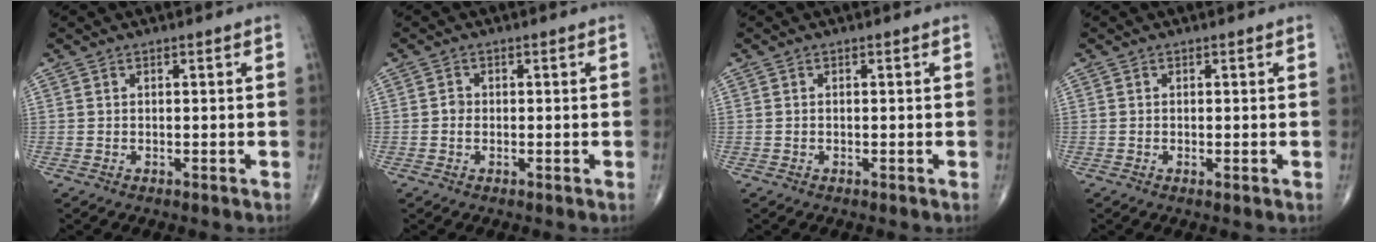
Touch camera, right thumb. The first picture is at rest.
{"total": 1.2, "force": [-0.2, 1.0, 0.7], "torque": [-0.007, 0.003, -0.005]}
{"total": 0.0}
{"total": 0.5, "force": [-0.1, 0.1, 0.5], "torque": [-0.012, -0.003, -0.004]}